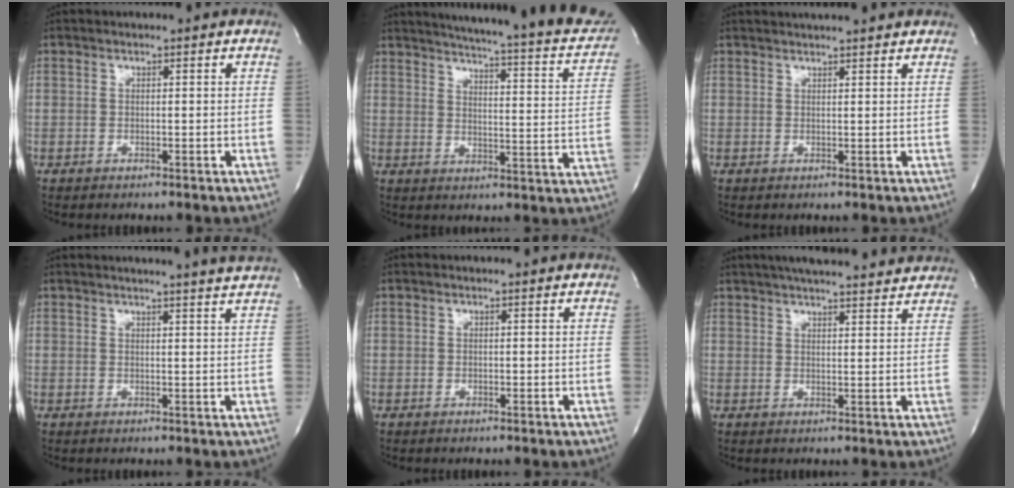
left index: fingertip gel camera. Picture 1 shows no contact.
{"total": 25.2, "force": [22.1, 3.2, 11.8], "torque": [-0.169, -0.055, 0.255]}
{"total": 7.2, "force": [6.7, 0.3, 2.8], "torque": [-0.044, 0.028, 0.081]}
{"total": 6.7, "force": [6.2, -1.3, 2.3], "torque": [-0.031, -0.008, 0.060]}
{"total": 0.0}
{"total": 15.5, "force": [14.0, 2.2, 6.4], "torque": [-0.102, 0.035, 0.186]}